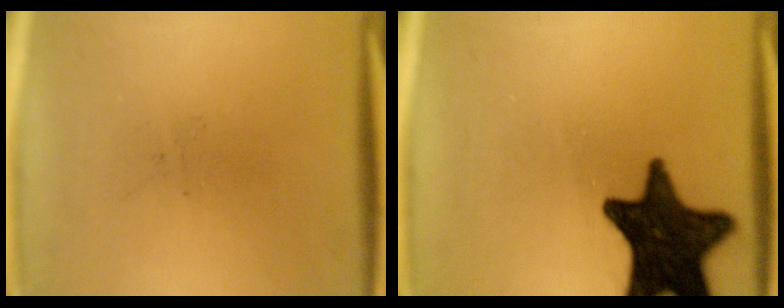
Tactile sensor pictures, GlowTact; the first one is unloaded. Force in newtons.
{"total": 17.2}